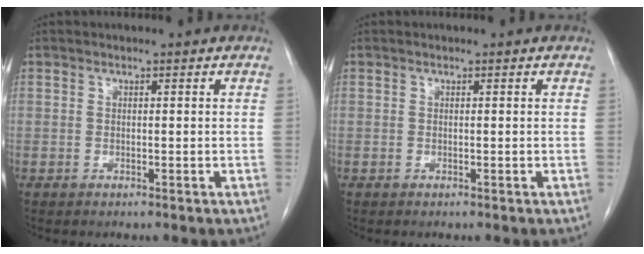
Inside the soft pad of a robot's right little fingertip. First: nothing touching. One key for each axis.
{"total": 0.0}